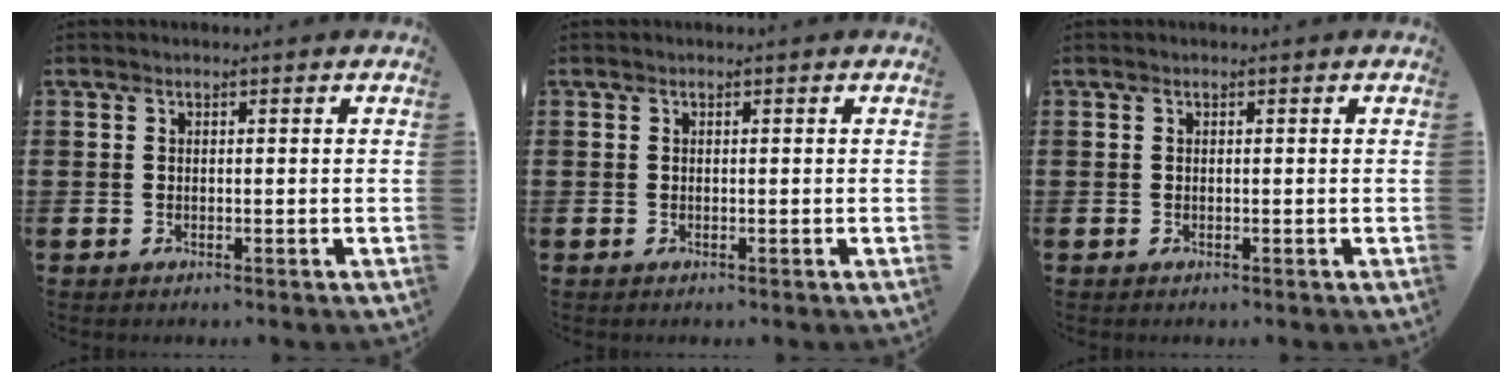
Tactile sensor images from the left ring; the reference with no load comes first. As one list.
[{"total": 0.0}, {"total": 0.0}]